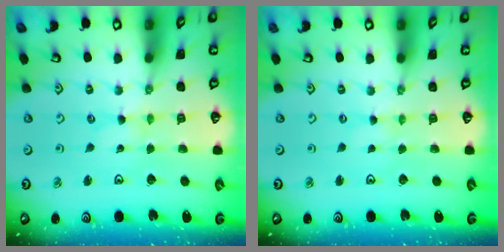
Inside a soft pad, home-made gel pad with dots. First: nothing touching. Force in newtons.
{"total": 0.0}